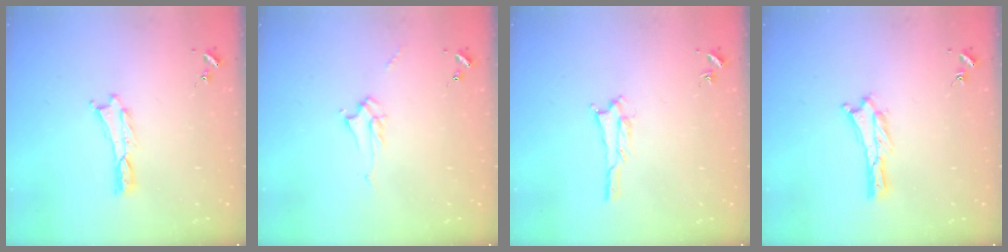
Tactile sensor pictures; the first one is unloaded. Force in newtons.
{"total": 2.2, "press": 2.2, "slide": 0.1}
{"total": 1.1, "press": 1.1, "slide": 0.2}
{"total": 0.7, "press": 0.6, "slide": 0.2}